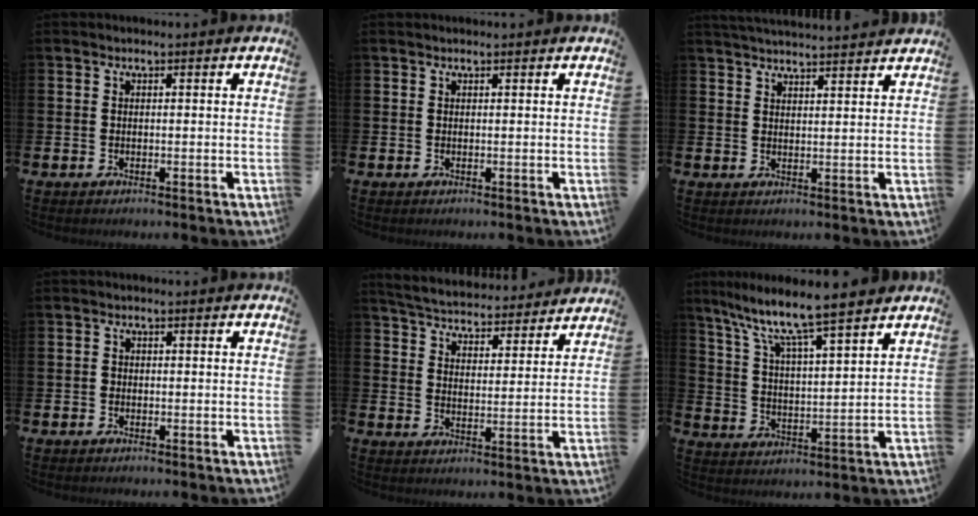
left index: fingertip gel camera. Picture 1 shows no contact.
{"total": 0.0}
{"total": 3.5, "force": [3.5, -0.3, 0.1], "torque": [-0.005, -0.021, 0.063]}
{"total": 0.8, "force": [-0.4, 0.7, 0.3], "torque": [-0.006, 0.004, -0.009]}
{"total": 5.4, "force": [5.3, 0.8, 0.4], "torque": [-0.026, -0.044, 0.090]}
{"total": 9.1, "force": [8.2, 0.4, 3.9], "torque": [-0.106, -0.055, 0.137]}